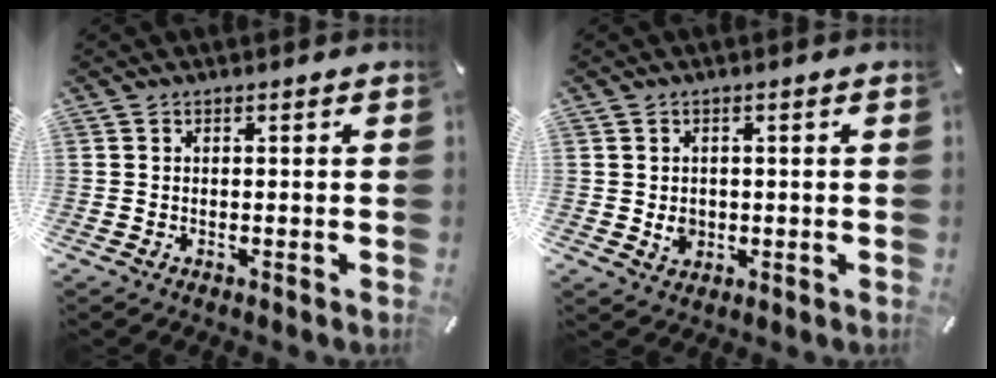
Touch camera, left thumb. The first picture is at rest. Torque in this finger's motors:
{"motor_torque": [0.33, 0.50, -0.06, 0.03, -0.02]}